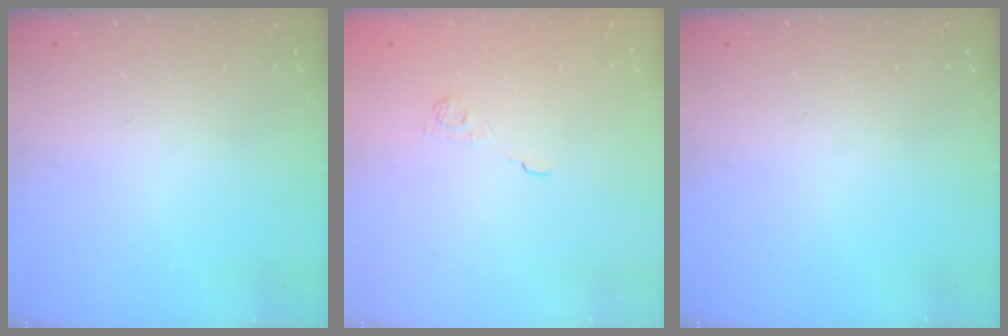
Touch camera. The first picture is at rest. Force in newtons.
{"total": 2.3, "press": 1.8, "slide": 1.3}
{"total": 0.0}